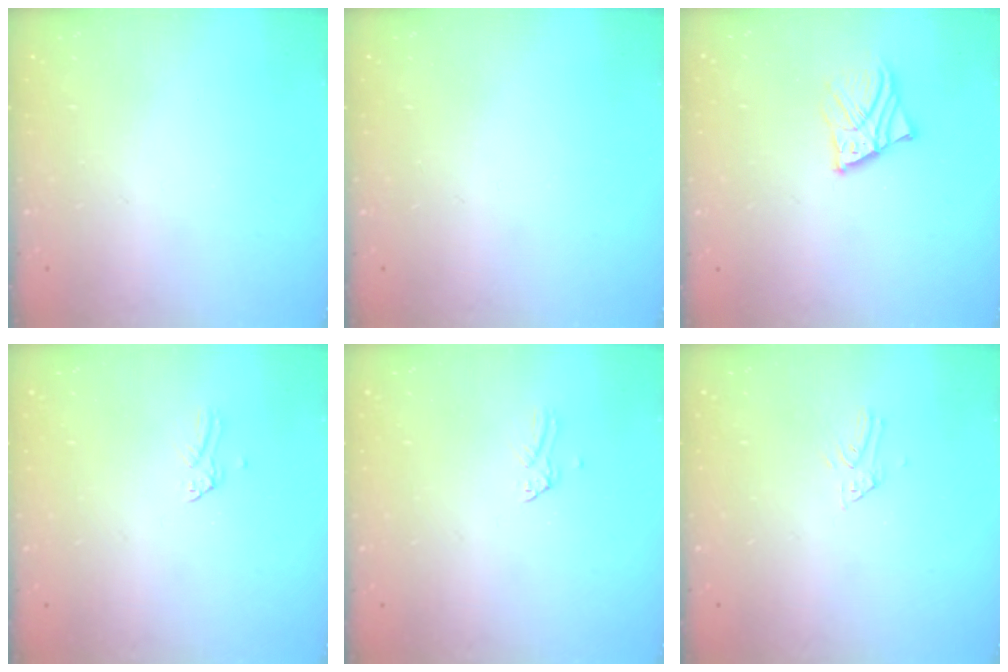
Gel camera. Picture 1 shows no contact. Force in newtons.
{"total": 0.0}
{"total": 6.4, "press": 6.4, "slide": 0.8}
{"total": 0.0}
{"total": 0.0}
{"total": 3.5, "press": 3.5, "slide": 0.3}